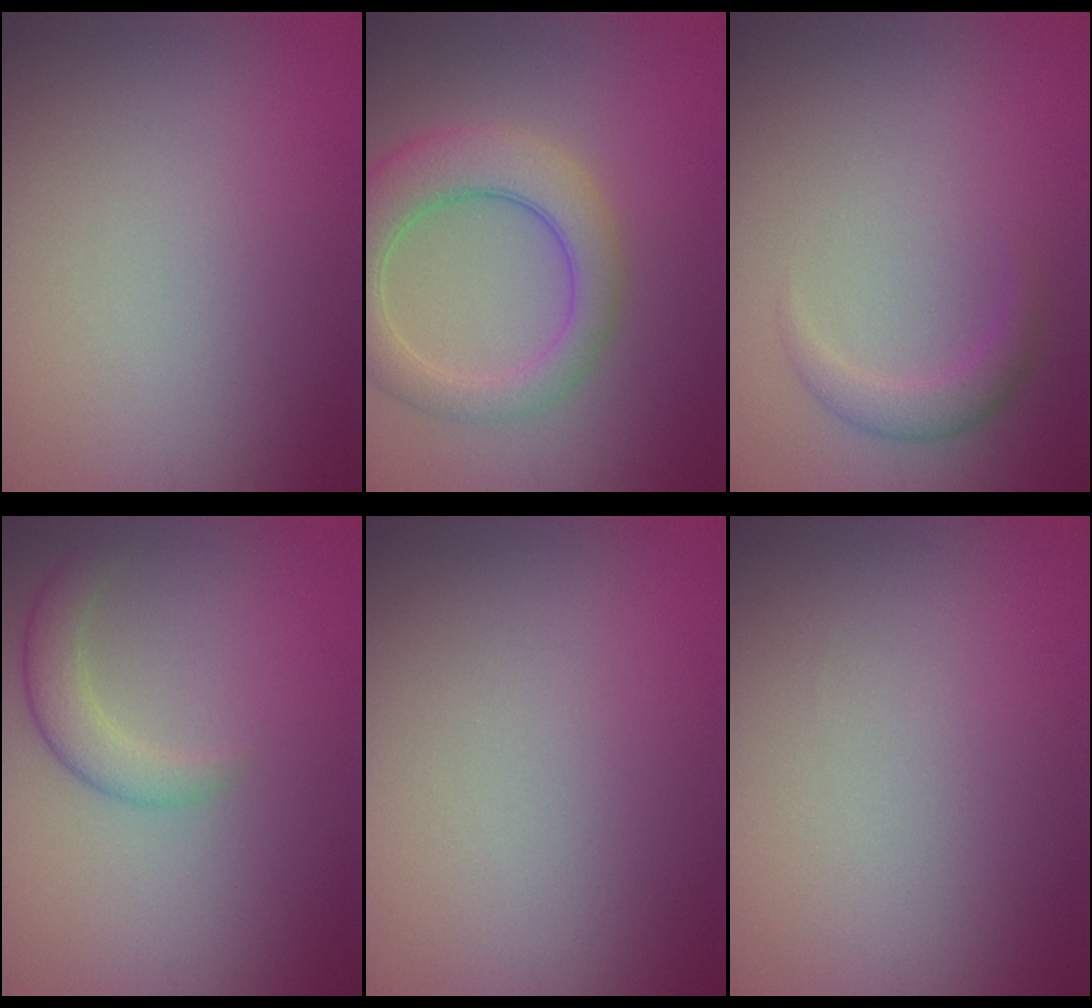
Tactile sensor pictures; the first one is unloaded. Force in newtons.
{"total": 5.9, "press": 5.8, "slide": 0.4}
{"total": 1.8, "press": 1.8, "slide": 0.1}
{"total": 2.6, "press": 2.6, "slide": 0.1}
{"total": 0.0}
{"total": 0.0}